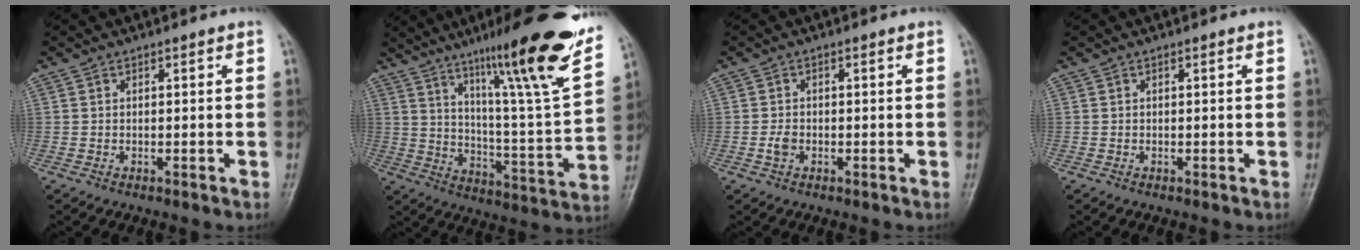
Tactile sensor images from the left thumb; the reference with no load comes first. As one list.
[{"total": 24.7, "force": [15.8, 2.3, 18.9], "torque": [-0.258, -0.062, 0.246]}, {"total": 1.9, "force": [-0.7, 1.3, 1.3], "torque": [-0.024, 0.003, -0.015]}, {"total": 0.0}]